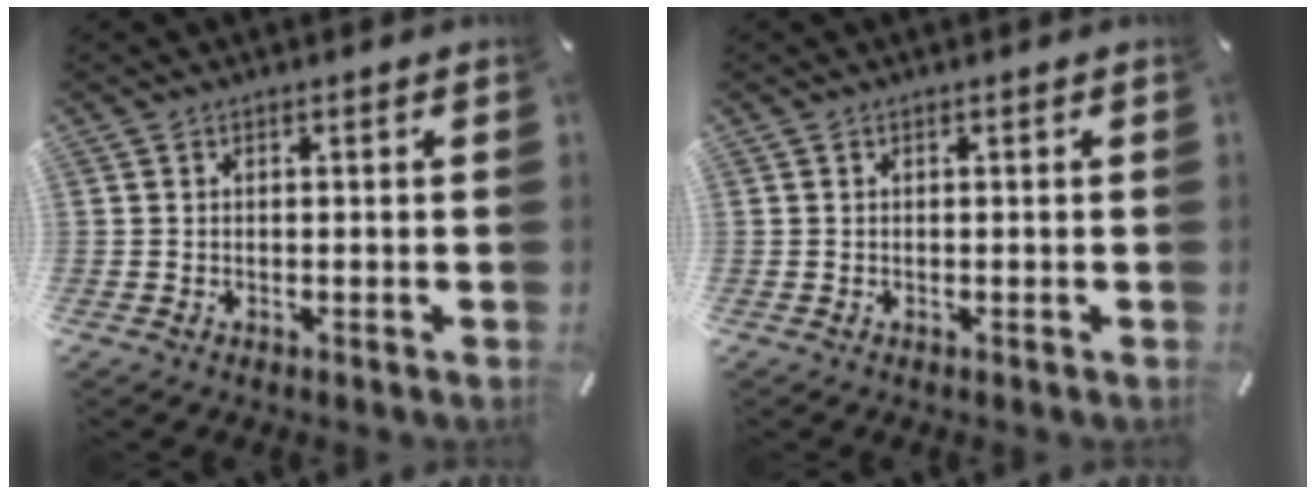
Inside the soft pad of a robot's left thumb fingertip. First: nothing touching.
{"total": 0.0}